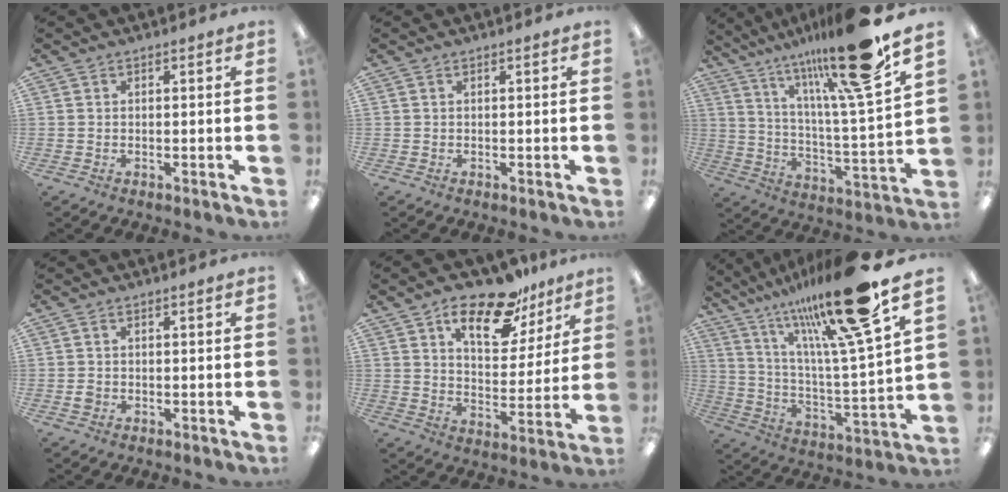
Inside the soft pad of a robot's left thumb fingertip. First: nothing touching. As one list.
[{"total": 0.0}, {"total": 22.2, "force": [16.7, 2.1, 14.5], "torque": [-0.240, -0.101, 0.256]}, {"total": 1.4, "force": [-0.1, 1.1, 0.9], "torque": [-0.018, 0.004, -0.003]}, {"total": 16.2, "force": [11.2, 7.5, 9.0], "torque": [-0.131, -0.058, 0.191]}, {"total": 24.7, "force": [18.4, 2.9, 16.3], "torque": [-0.271, -0.106, 0.284]}]